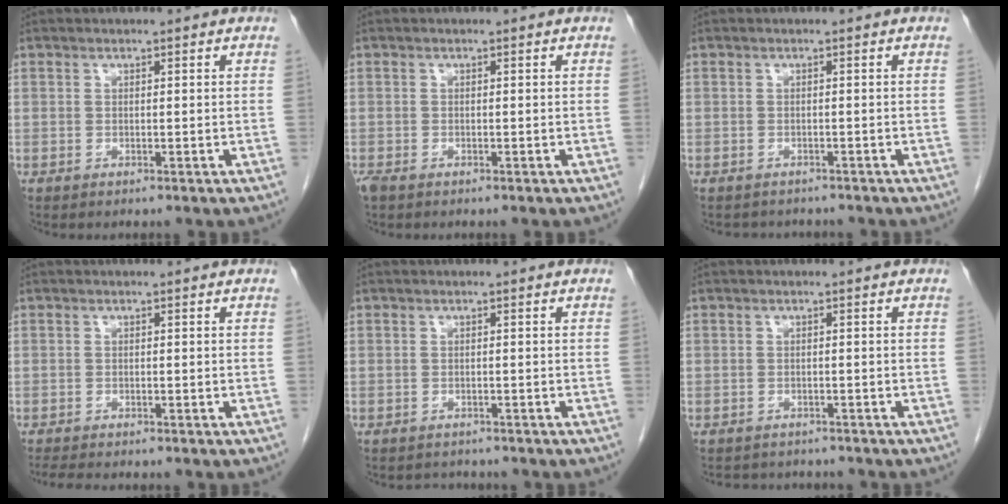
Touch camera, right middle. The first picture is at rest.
{"total": 1.7, "force": [-1.2, 0.8, 0.9], "torque": [-0.023, -0.005, -0.019]}
{"total": 3.2, "force": [-2.8, 1.4, 0.2], "torque": [-0.003, -0.001, -0.037]}
{"total": 3.6, "force": [-3.2, 0.4, 1.6], "torque": [-0.026, -0.011, -0.051]}
{"total": 2.0, "force": [-1.8, 0.8, -0.3], "torque": [0.002, -0.002, -0.029]}
{"total": 4.4, "force": [-4.0, 1.8, 0.3], "torque": [-0.002, 0.001, -0.052]}